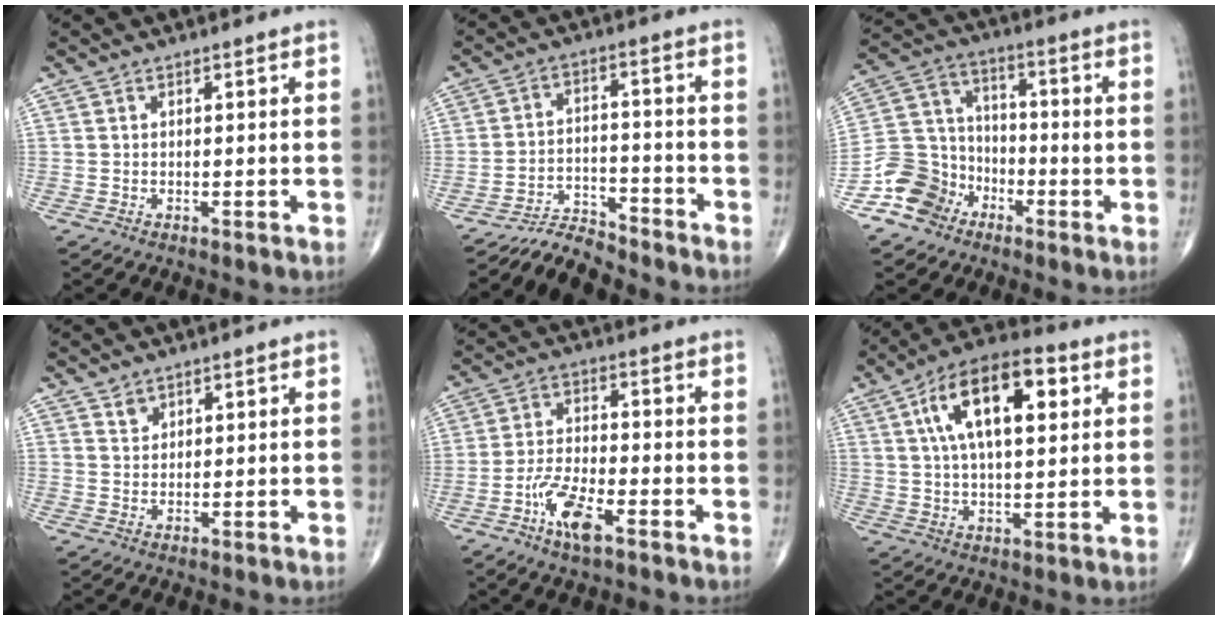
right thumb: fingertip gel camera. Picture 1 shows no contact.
{"total": 6.0, "force": [-5.9, 0.8, -0.4], "torque": [0.009, 0.053, -0.104]}
{"total": 11.2, "force": [-6.0, 8.9, 3.1], "torque": [-0.034, 0.059, -0.120]}
{"total": 2.0, "force": [1.5, 1.2, 0.4], "torque": [0.004, -0.011, 0.026]}
{"total": 8.4, "force": [-4.6, 2.8, 6.5], "torque": [-0.131, 0.017, -0.086]}
{"total": 16.9, "force": [5.4, 7.6, 14.1], "torque": [-0.224, 0.007, 0.085]}